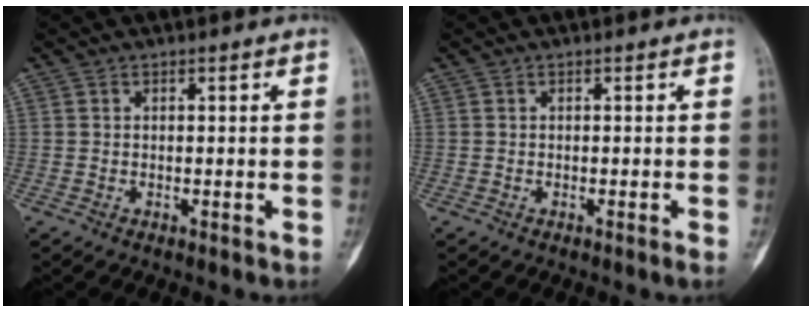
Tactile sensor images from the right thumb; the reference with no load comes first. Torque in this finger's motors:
{"motor_torque": [0.16, -0.06, 0.29, -0.11, -0.03]}